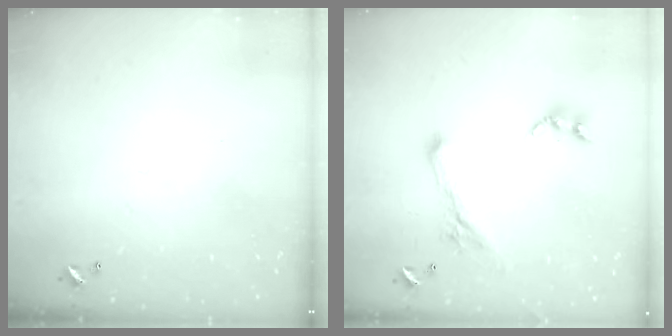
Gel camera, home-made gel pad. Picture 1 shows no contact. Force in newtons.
{"total": 0.8, "press": 0.8, "slide": 0.2}